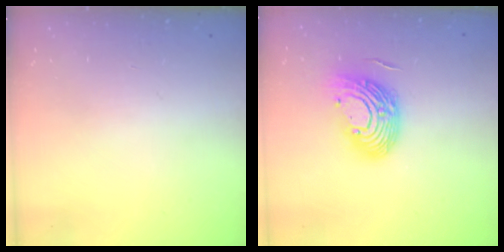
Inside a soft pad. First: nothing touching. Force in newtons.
{"total": 13.8, "press": 13.7, "slide": 1.8}